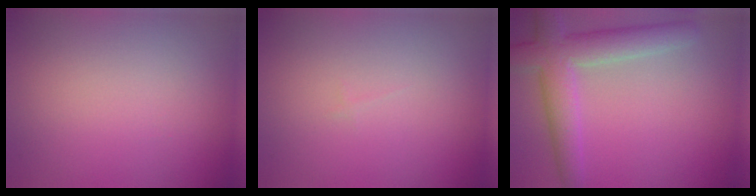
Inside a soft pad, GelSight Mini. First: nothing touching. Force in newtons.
{"total": 0.0}
{"total": 5.5, "press": 5.5, "slide": 0.3}